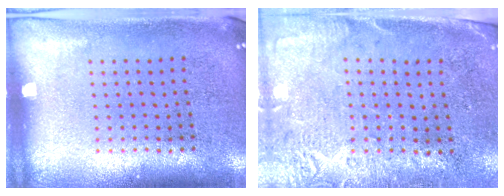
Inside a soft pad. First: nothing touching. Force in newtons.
{"total": 2.8, "press": 2.4, "slide": 1.5}